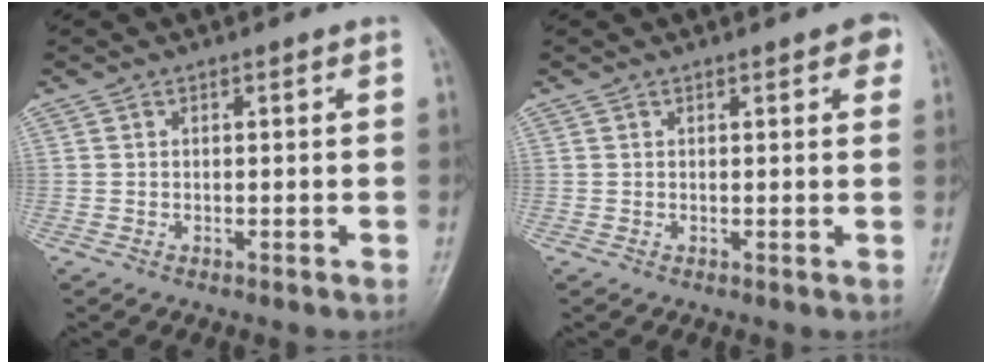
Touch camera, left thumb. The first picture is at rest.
{"total": 2.9, "force": [1.5, 1.0, 2.3], "torque": [-0.018, -0.001, 0.012]}